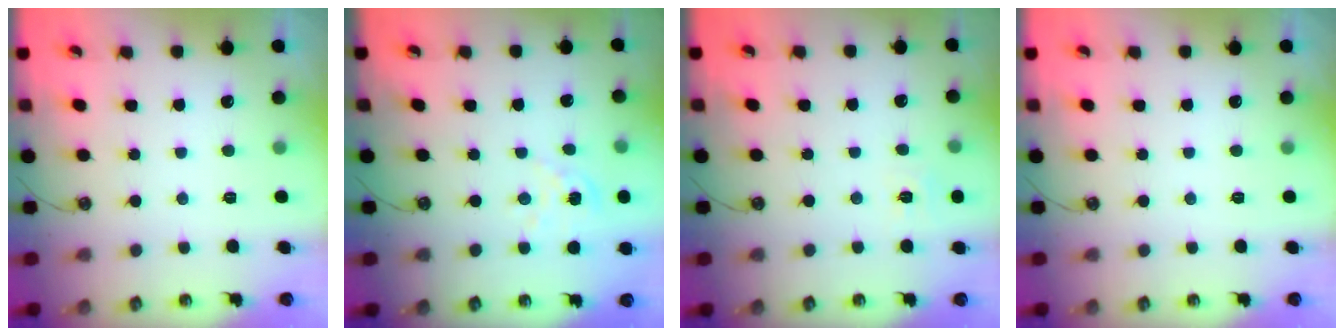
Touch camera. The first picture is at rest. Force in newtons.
{"total": 2.9, "press": 2.9, "slide": 0.3}
{"total": 5.4, "press": 5.4, "slide": 0.8}
{"total": 0.0}